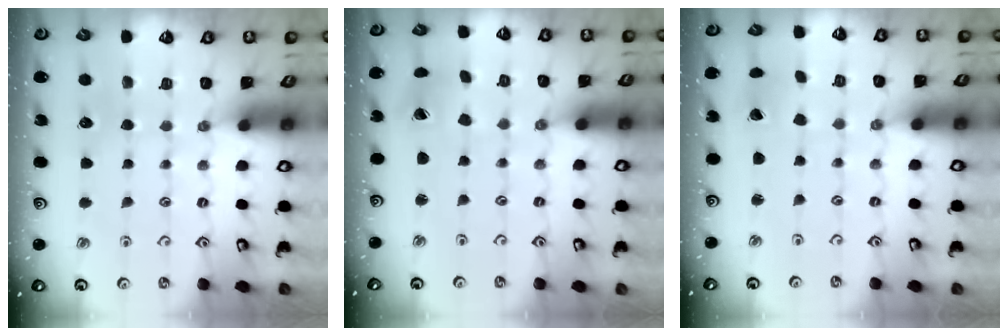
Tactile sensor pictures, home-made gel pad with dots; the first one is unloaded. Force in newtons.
{"total": 2.4, "press": 2.4, "slide": 0.3}
{"total": 1.6, "press": 1.5, "slide": 0.4}